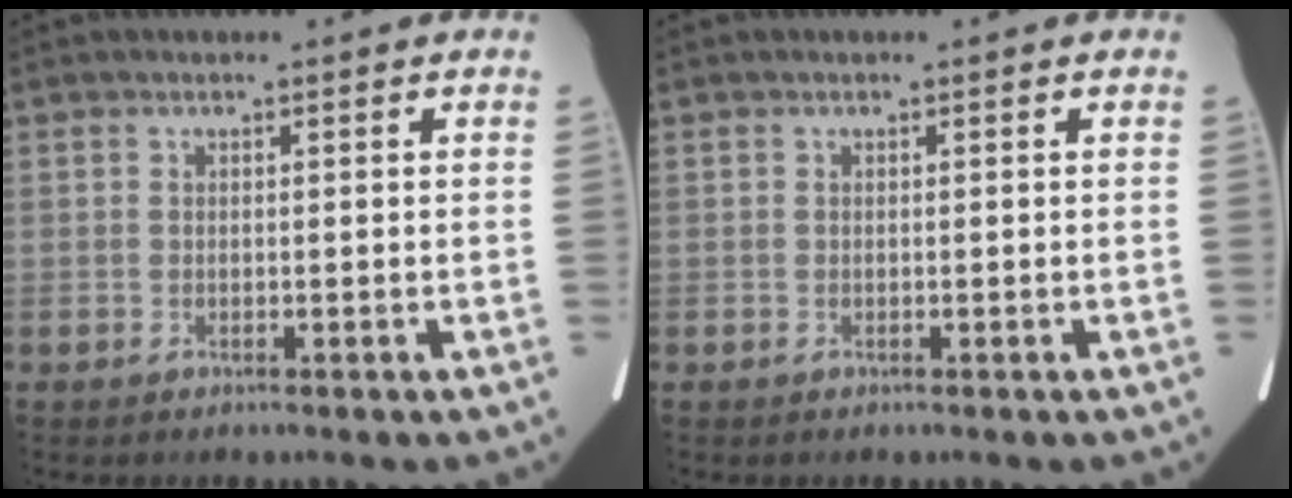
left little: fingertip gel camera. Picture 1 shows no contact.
{"total": 0.0}